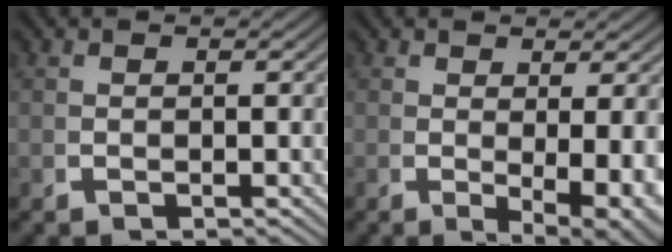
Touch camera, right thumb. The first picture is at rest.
{"total": 5.2, "force": [-0.5, 2.2, 4.6], "torque": [-0.078, -0.023, 0.007]}